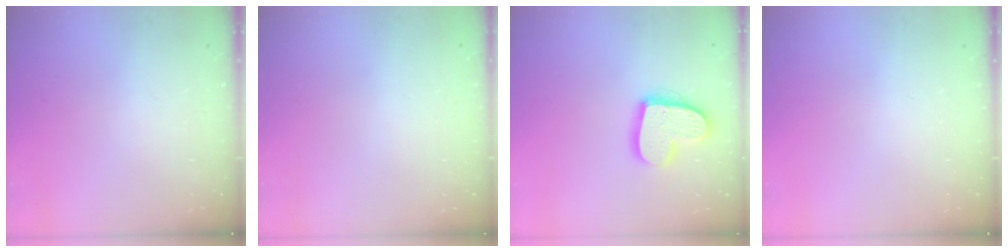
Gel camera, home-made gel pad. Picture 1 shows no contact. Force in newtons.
{"total": 0.0}
{"total": 14.6, "press": 14.6, "slide": 1.3}
{"total": 0.0}